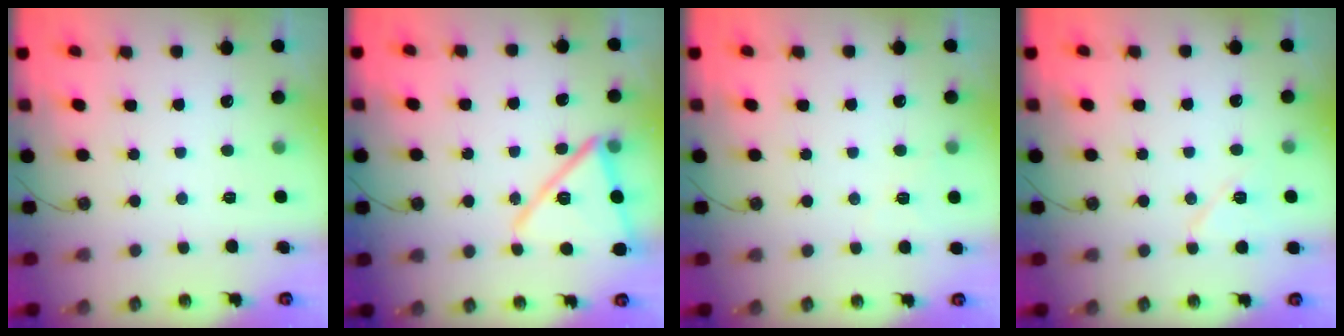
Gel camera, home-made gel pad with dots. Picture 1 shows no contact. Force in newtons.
{"total": 15.1, "press": 15.0, "slide": 1.6}
{"total": 3.8, "press": 3.3, "slide": 1.9}
{"total": 7.5, "press": 7.3, "slide": 1.8}